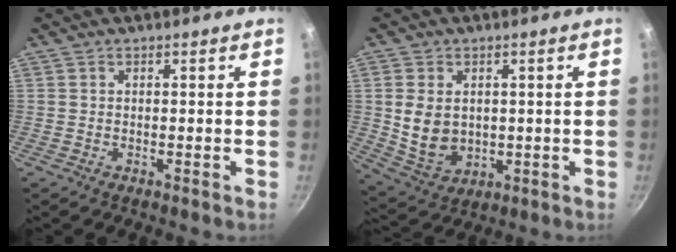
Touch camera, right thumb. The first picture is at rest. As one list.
[{"total": 9.2, "force": [0.9, 6.9, 6.0], "torque": [-0.098, -0.014, 0.034]}]